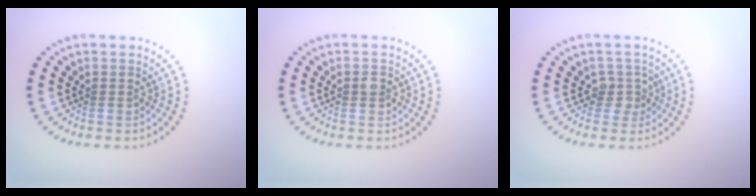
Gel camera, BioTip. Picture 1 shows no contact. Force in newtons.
{"total": 0.9, "press": 0.9, "slide": 0.0}
{"total": 1.8, "press": 1.3, "slide": 1.2}